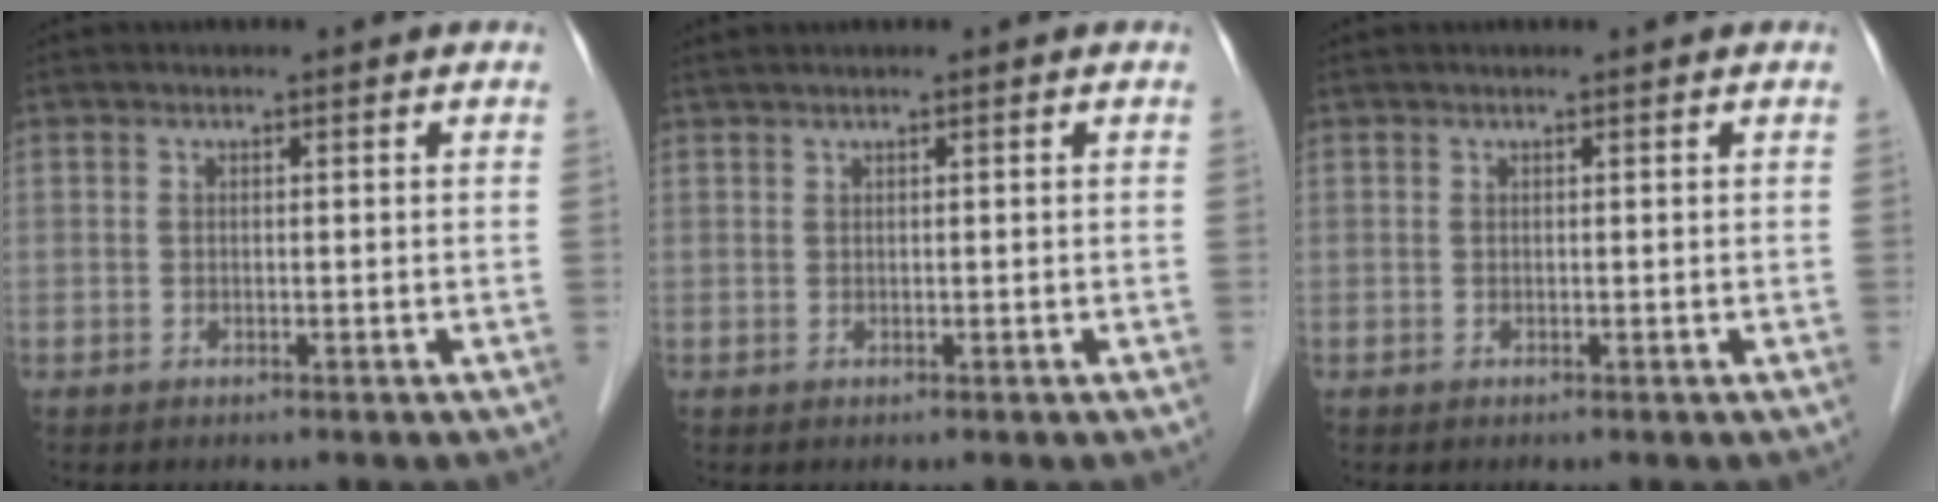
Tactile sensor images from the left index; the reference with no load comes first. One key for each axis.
{"total": 1.4, "fx": 1.1, "fy": -0.1, "fz": 0.9, "tx": -0.021, "ty": 0.017, "tz": 0.026}
{"total": 1.5, "fx": 1.2, "fy": 0.2, "fz": 0.9, "tx": -0.012, "ty": 0.031, "tz": 0.021}